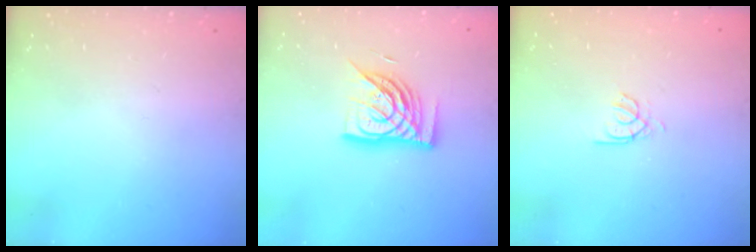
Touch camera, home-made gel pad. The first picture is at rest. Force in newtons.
{"total": 13.8, "press": 13.7, "slide": 1.3}
{"total": 2.4, "press": 2.3, "slide": 0.4}